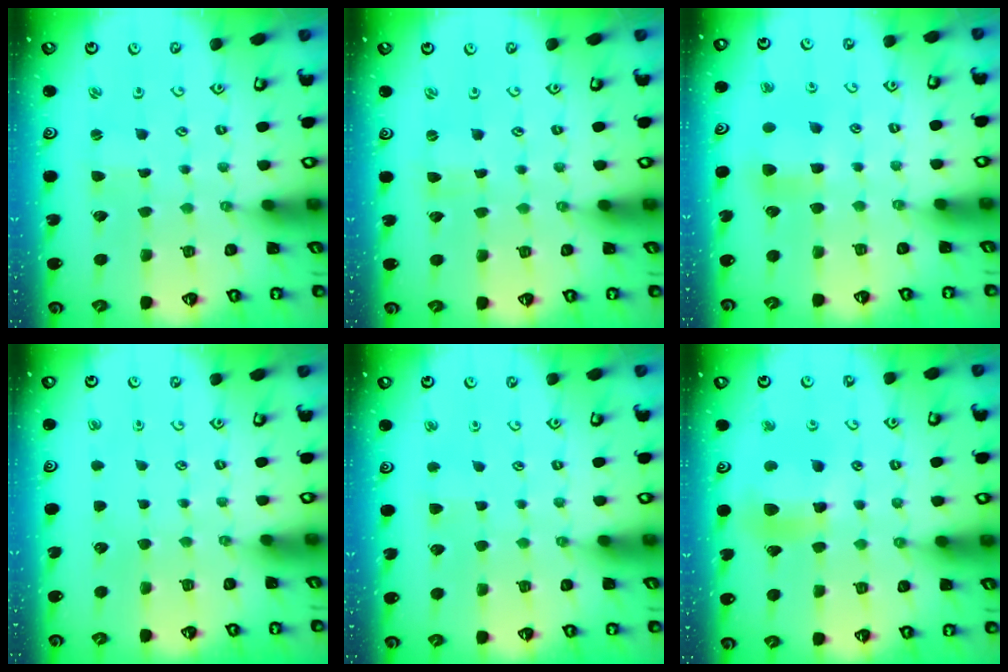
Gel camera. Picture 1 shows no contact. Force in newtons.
{"total": 0.0}
{"total": 5.9, "press": 5.8, "slide": 0.4}
{"total": 0.0}
{"total": 2.7, "press": 2.7, "slide": 0.4}
{"total": 10.5, "press": 10.4, "slide": 1.4}